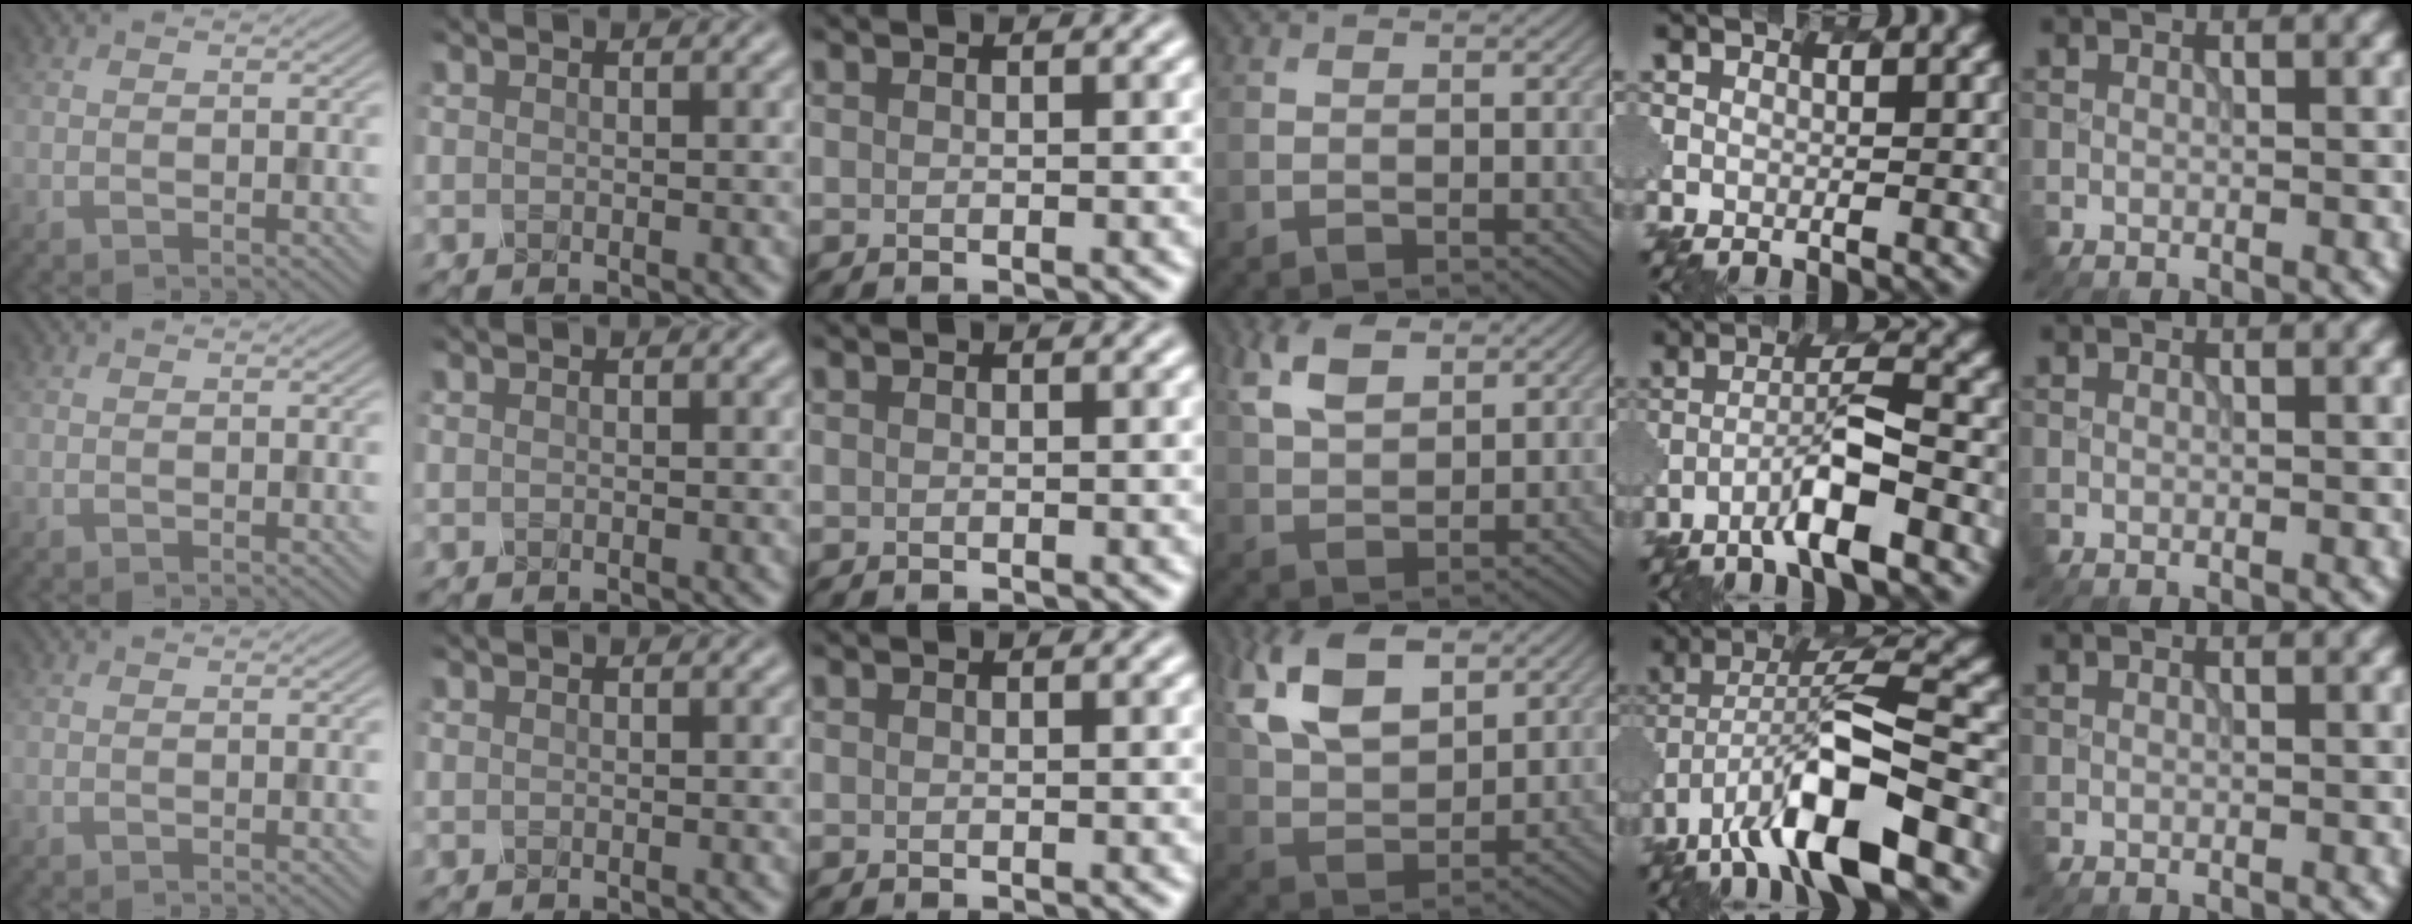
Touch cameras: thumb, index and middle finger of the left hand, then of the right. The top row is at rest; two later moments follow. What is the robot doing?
{"motion": "insert", "object": "pen bag"}